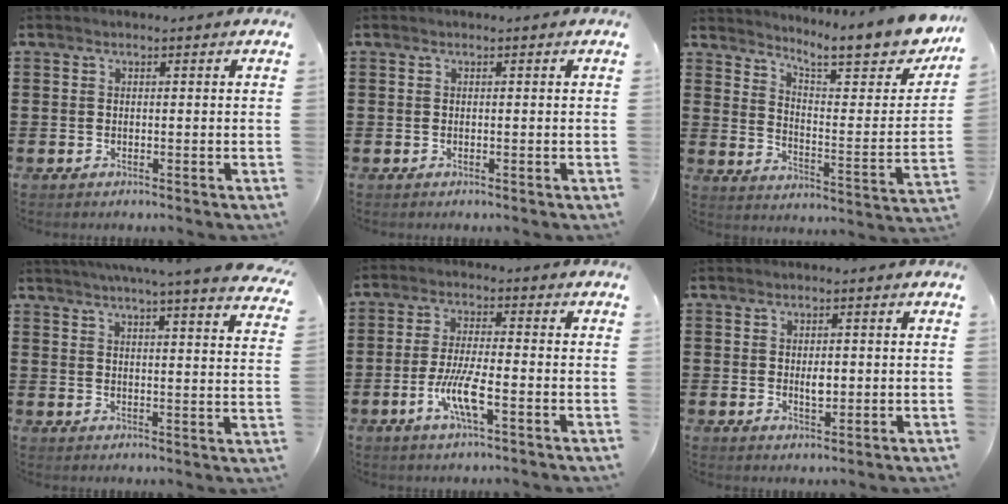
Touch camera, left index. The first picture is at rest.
{"total": 0.0}
{"total": 9.5, "force": [7.8, 1.6, 5.2], "torque": [-0.092, -0.063, 0.123]}
{"total": 4.7, "force": [4.2, -0.7, 2.0], "torque": [-0.050, -0.029, 0.069]}
{"total": 6.8, "force": [-2.6, 1.3, 6.1], "torque": [-0.134, -0.013, -0.055]}
{"total": 2.2, "force": [0.1, 0.9, 2.0], "torque": [-0.031, -0.002, -0.002]}